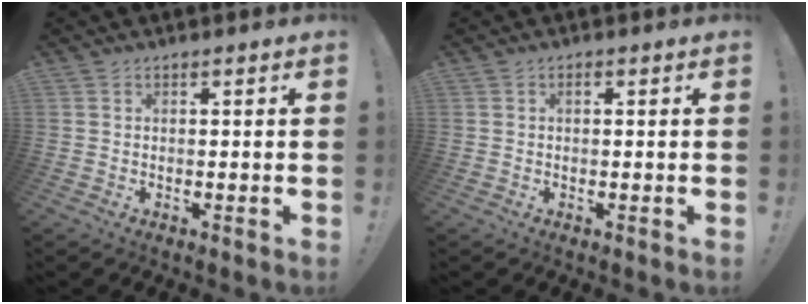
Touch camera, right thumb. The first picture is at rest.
{"total": 0.7, "force": [0.2, 0.3, 0.5], "torque": [-0.006, 0.002, 0.001]}